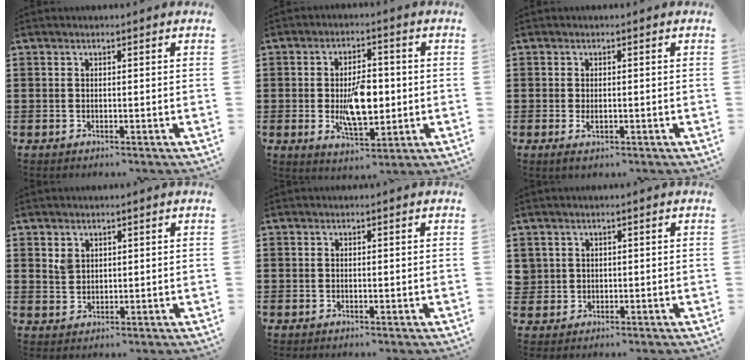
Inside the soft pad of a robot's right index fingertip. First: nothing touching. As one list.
[{"total": 8.7, "force": [-0.7, 4.3, 7.5], "torque": [-0.130, 0.000, -0.016]}, {"total": 1.4, "force": [-0.3, 0.5, 1.3], "torque": [-0.025, -0.002, -0.005]}, {"total": 2.2, "force": [1.4, 1.5, 0.6], "torque": [-0.017, 0.004, 0.027]}, {"total": 0.0}, {"total": 1.5, "force": [0.6, 1.4, 0.0], "torque": [-0.008, 0.007, 0.011]}]